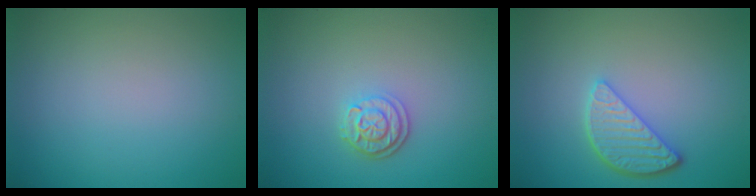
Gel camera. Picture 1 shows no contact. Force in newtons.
{"total": 2.6, "press": 2.2, "slide": 1.4}
{"total": 3.4, "press": 2.9, "slide": 1.8}